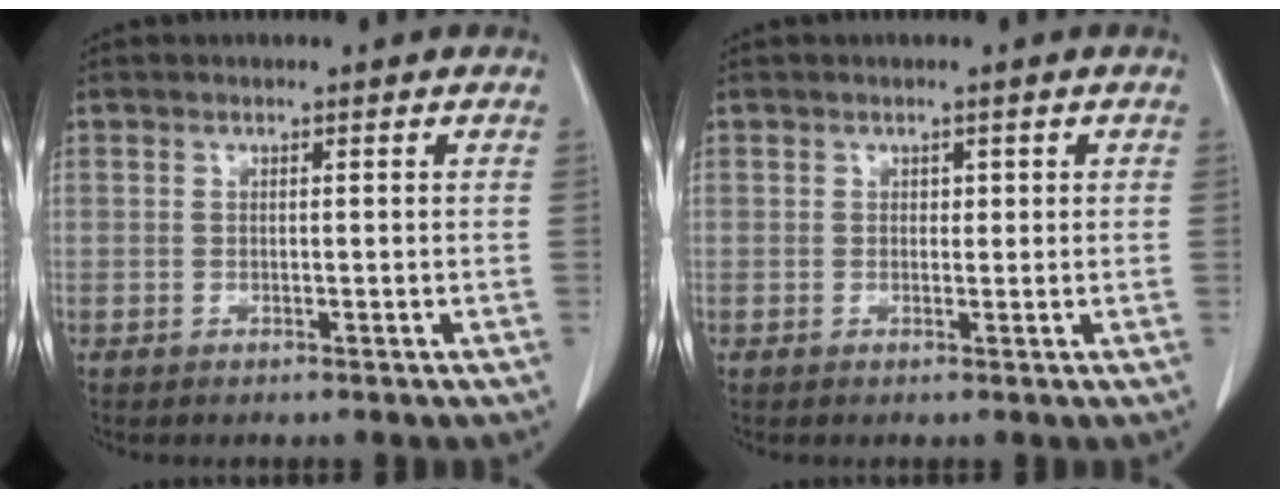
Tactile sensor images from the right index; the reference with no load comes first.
{"total": 1.0, "force": [0.3, 0.8, 0.5], "torque": [-0.001, 0.001, 0.004]}